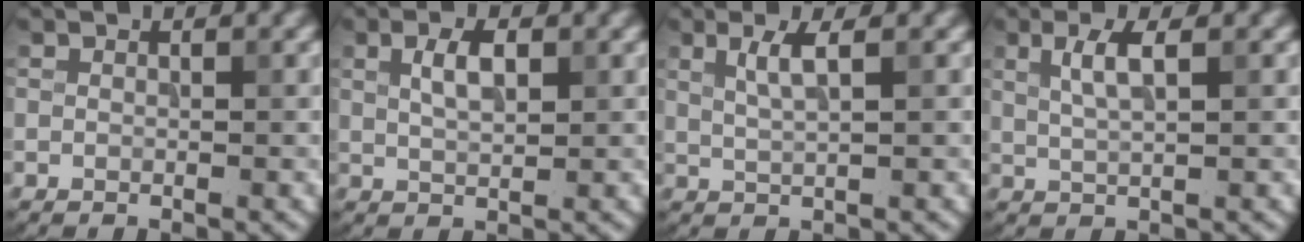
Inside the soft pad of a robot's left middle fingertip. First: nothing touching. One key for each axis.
{"total": 2.7, "fx": 0.9, "fy": 1.2, "fz": 2.2, "tx": -0.046, "ty": 0.003, "tz": 0.019}
{"total": 2.4, "fx": 1.0, "fy": 0.6, "fz": 2.1, "tx": -0.037, "ty": -0.001, "tz": 0.019}
{"total": 2.7, "fx": 1.0, "fy": 0.7, "fz": 2.4, "tx": -0.045, "ty": 0.001, "tz": 0.020}